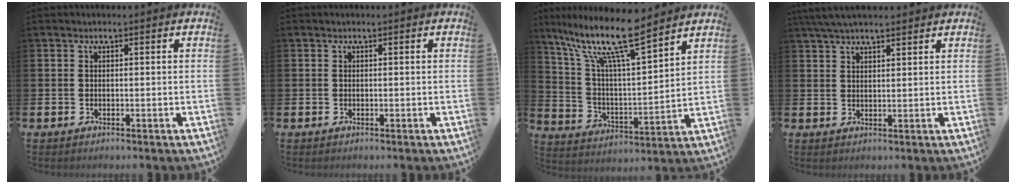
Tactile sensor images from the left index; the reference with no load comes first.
{"total": 0.0}
{"total": 13.0, "force": [10.4, 2.3, 7.4], "torque": [-0.162, -0.056, 0.177]}
{"total": 4.4, "force": [3.8, 0.9, 1.8], "torque": [-0.037, -0.009, 0.070]}